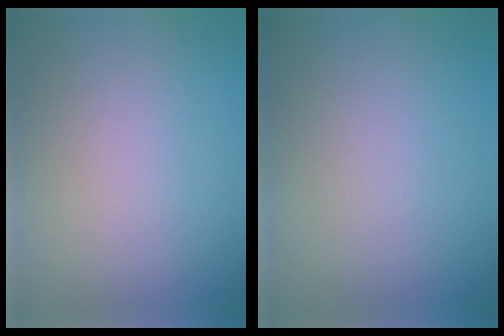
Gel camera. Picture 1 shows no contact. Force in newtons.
{"total": 0.0}